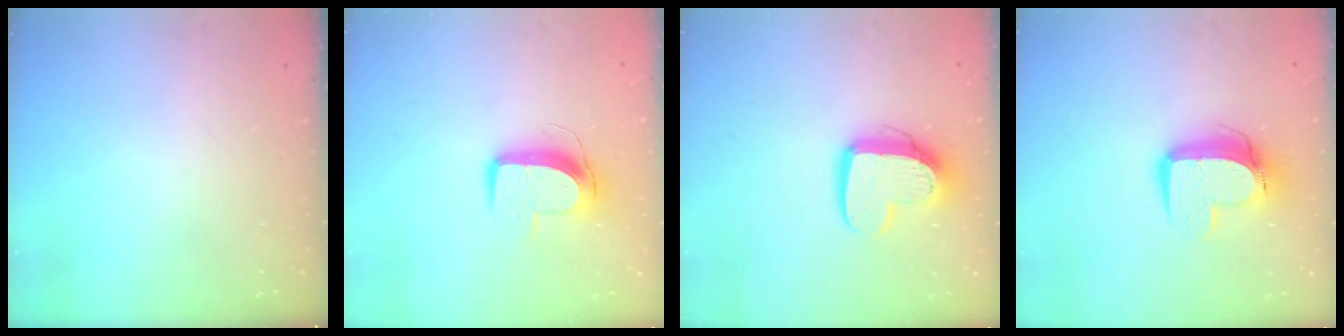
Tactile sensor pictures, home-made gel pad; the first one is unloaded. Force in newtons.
{"total": 10.0, "press": 9.9, "slide": 0.8}
{"total": 12.9, "press": 12.8, "slide": 1.1}
{"total": 11.5, "press": 11.5, "slide": 1.0}